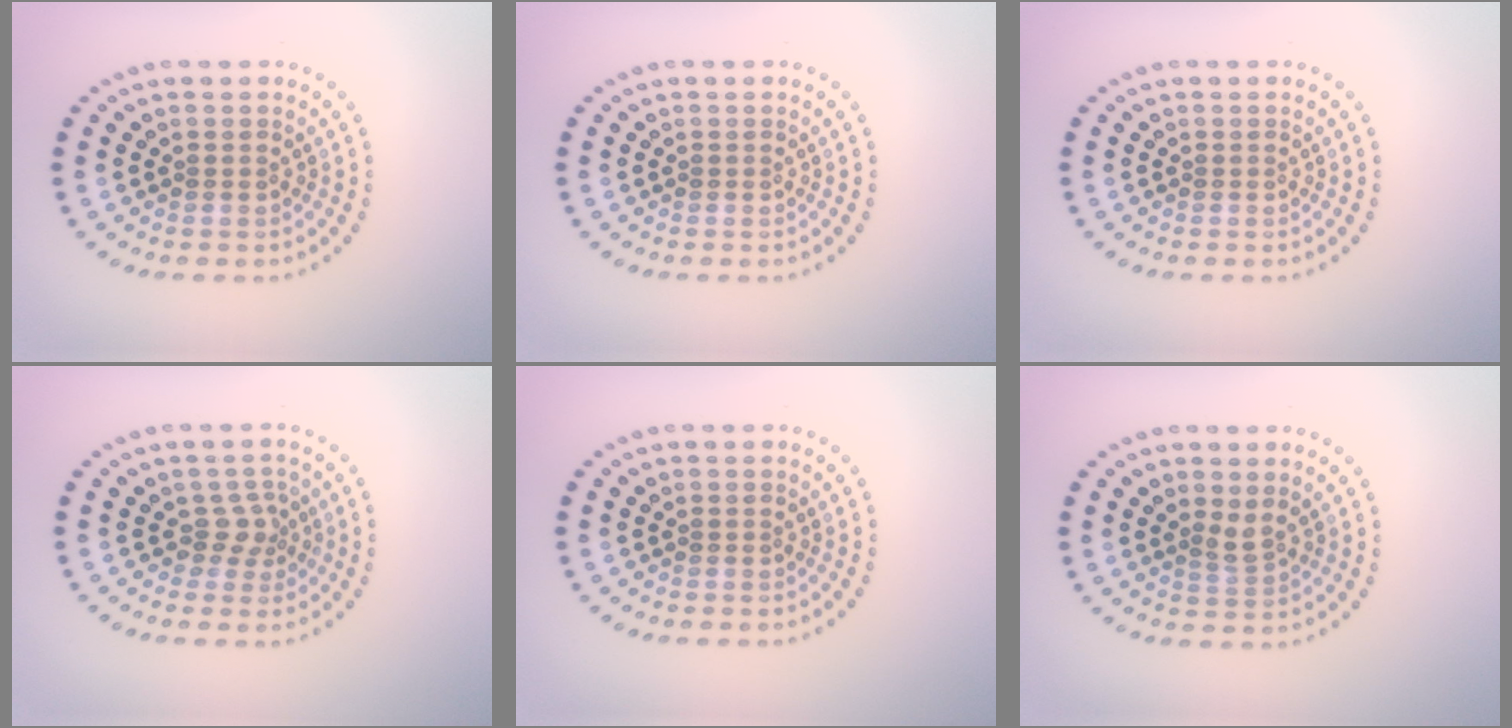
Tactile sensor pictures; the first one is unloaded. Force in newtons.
{"total": 0.0}
{"total": 0.0}
{"total": 2.0, "press": 1.4, "slide": 1.4}
{"total": 0.0}
{"total": 1.5, "press": 1.1, "slide": 1.0}